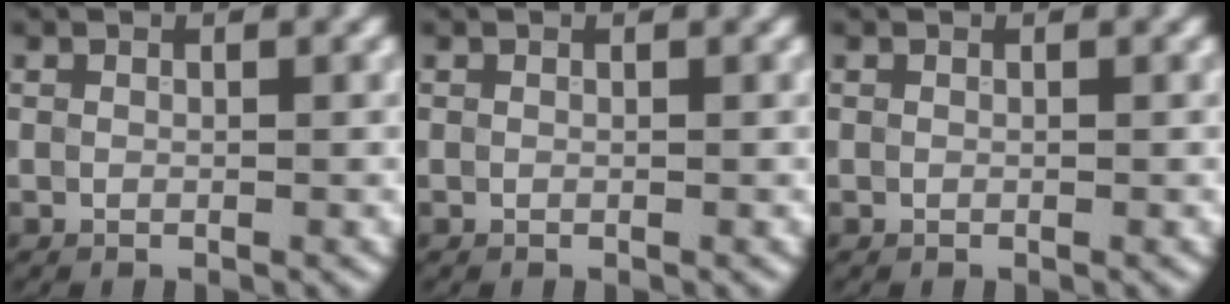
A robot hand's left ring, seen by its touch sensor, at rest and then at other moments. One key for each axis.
{"total": 0.0}
{"total": 0.0}